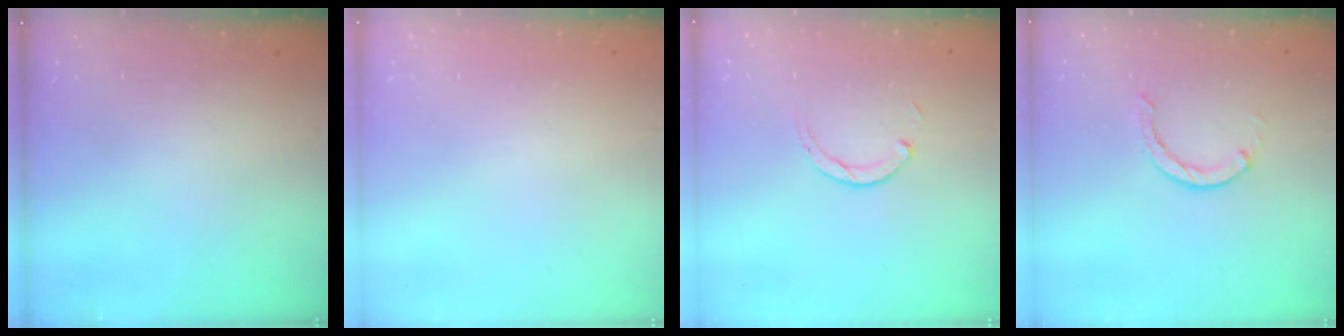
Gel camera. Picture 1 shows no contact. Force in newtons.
{"total": 2.4, "press": 2.4, "slide": 0.2}
{"total": 2.9, "press": 2.9, "slide": 0.4}
{"total": 0.0}